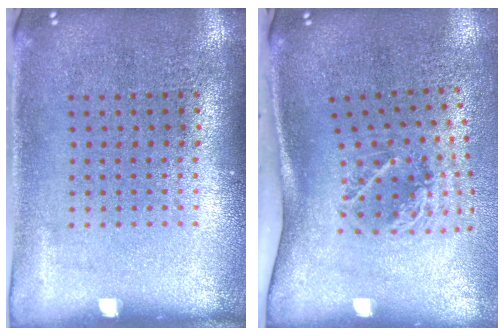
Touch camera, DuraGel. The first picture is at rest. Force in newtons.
{"total": 2.1, "press": 1.3, "slide": 1.7}